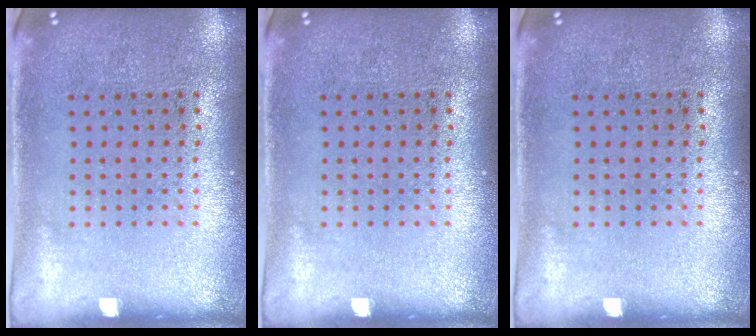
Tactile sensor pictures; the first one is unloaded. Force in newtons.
{"total": 0.0}
{"total": 0.0}